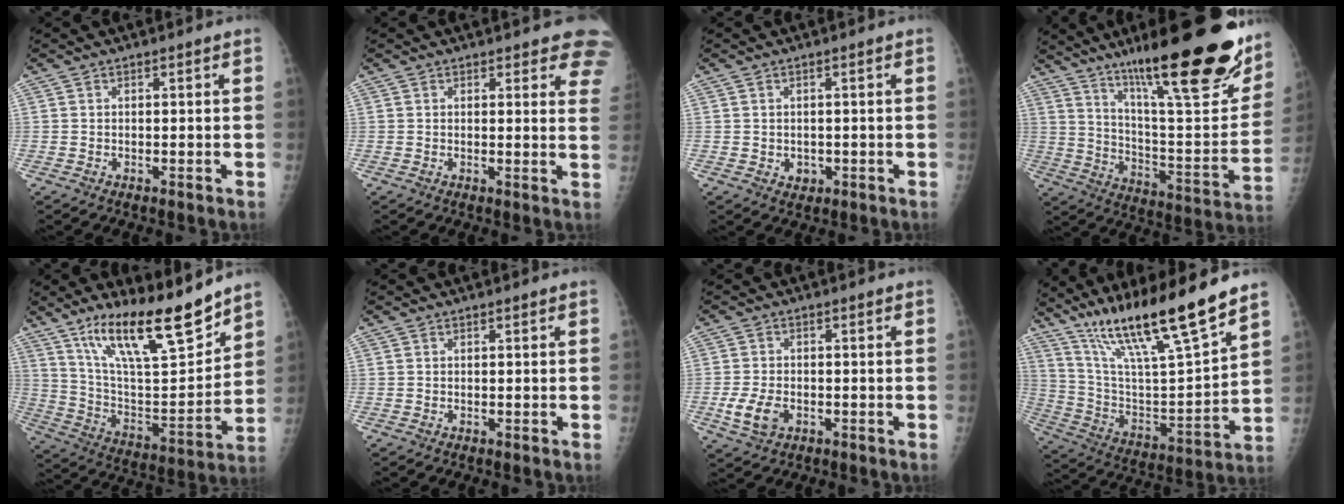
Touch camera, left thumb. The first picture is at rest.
{"total": 9.0, "force": [7.2, 2.8, 4.5], "torque": [-0.010, -0.027, 0.061]}
{"total": 1.8, "force": [-0.2, 1.5, 0.9], "torque": [-0.006, 0.000, 0.004]}
{"total": 32.0, "force": [20.0, 7.0, 24.0], "torque": [-0.311, -0.074, 0.315]}
{"total": 21.5, "force": [15.4, 5.1, 14.1], "torque": [-0.209, -0.076, 0.273]}
{"total": 0.0}
{"total": 5.3, "force": [-1.7, 3.5, 3.7], "torque": [-0.075, -0.001, -0.027]}
{"total": 22.9, "force": [16.2, 2.3, 16.0], "torque": [-0.259, -0.061, 0.294]}